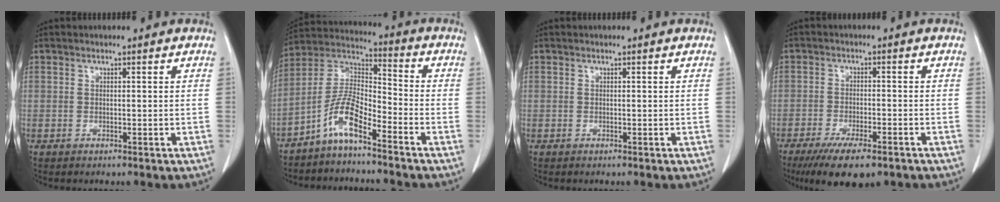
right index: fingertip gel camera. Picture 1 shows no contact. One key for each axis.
{"total": 8.2, "fx": -5.4, "fy": 1.9, "fz": 5.9, "tx": -0.128, "ty": 0.020, "tz": -0.109}
{"total": 0.0}
{"total": 9.3, "fx": -6.4, "fy": 2.6, "fz": 6.2, "tx": -0.098, "ty": -0.014, "tz": -0.100}